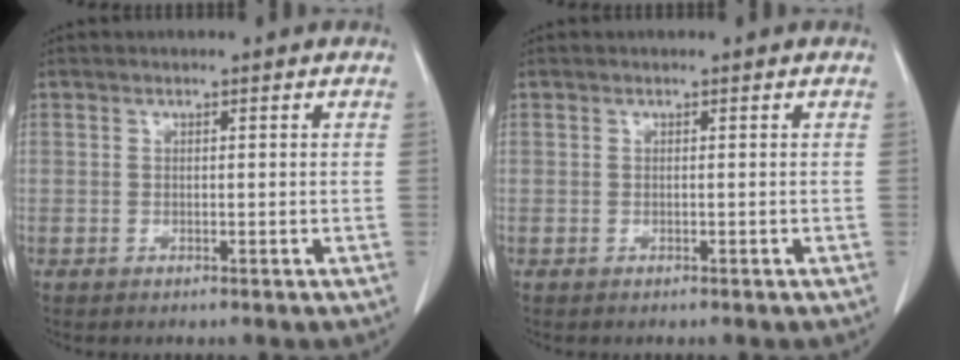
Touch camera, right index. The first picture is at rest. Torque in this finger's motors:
{"motor_torque": [0.00, 0.00, 0.00, 0.00]}